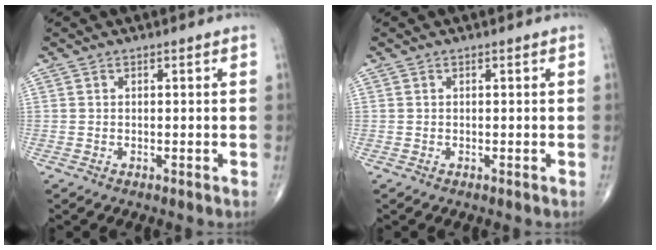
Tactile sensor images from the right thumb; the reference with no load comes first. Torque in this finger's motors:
{"motor_torque": [0.00, 0.00, -0.01, 0.01, 0.00]}